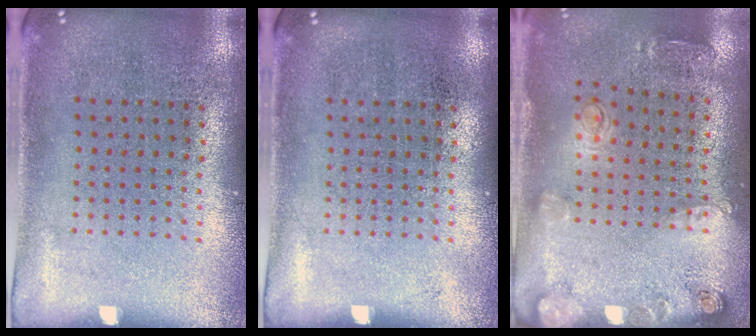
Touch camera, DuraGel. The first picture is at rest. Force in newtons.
{"total": 0.0}
{"total": 1.8, "press": 1.4, "slide": 1.1}